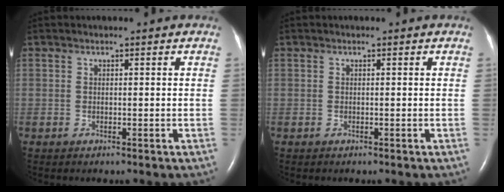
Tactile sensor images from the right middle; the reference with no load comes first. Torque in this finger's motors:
{"motor_torque": [-0.04, -0.08, -0.06, 0.00]}